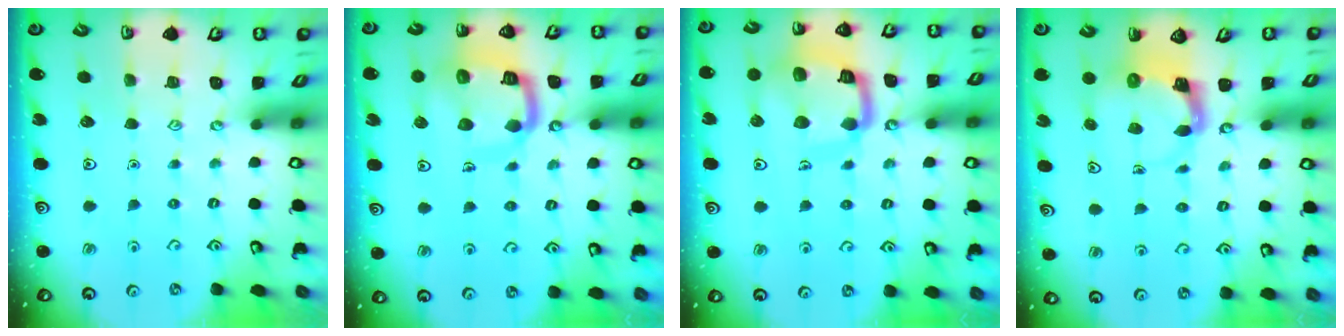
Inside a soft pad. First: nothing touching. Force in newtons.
{"total": 12.8, "press": 12.7, "slide": 1.3}
{"total": 14.3, "press": 14.3, "slide": 1.5}
{"total": 3.9, "press": 3.8, "slide": 0.7}